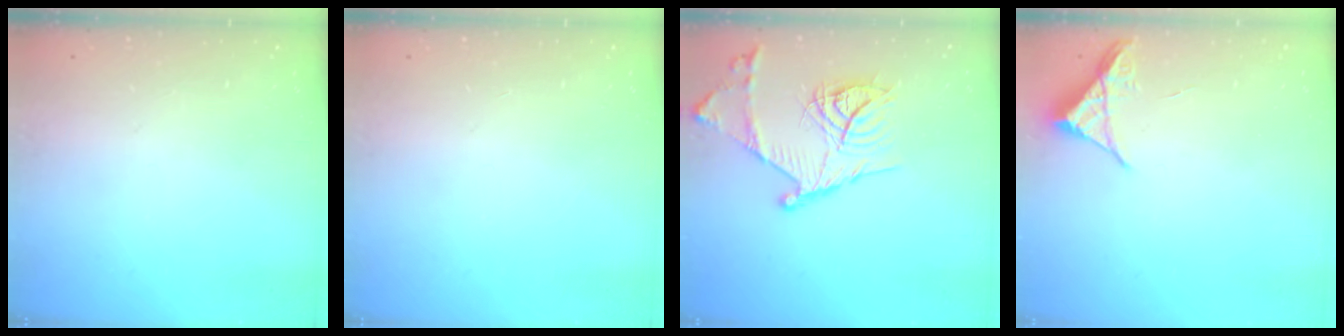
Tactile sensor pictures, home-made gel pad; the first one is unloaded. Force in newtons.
{"total": 0.0}
{"total": 18.4, "press": 18.4, "slide": 1.3}
{"total": 4.1, "press": 4.1, "slide": 0.5}